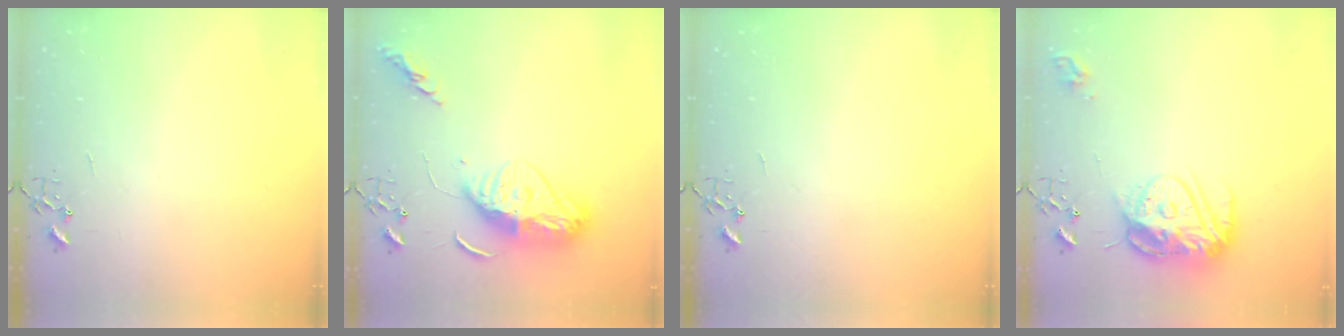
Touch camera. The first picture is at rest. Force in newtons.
{"total": 15.2, "press": 15.2, "slide": 1.3}
{"total": 0.0}
{"total": 19.1, "press": 19.1, "slide": 1.5}